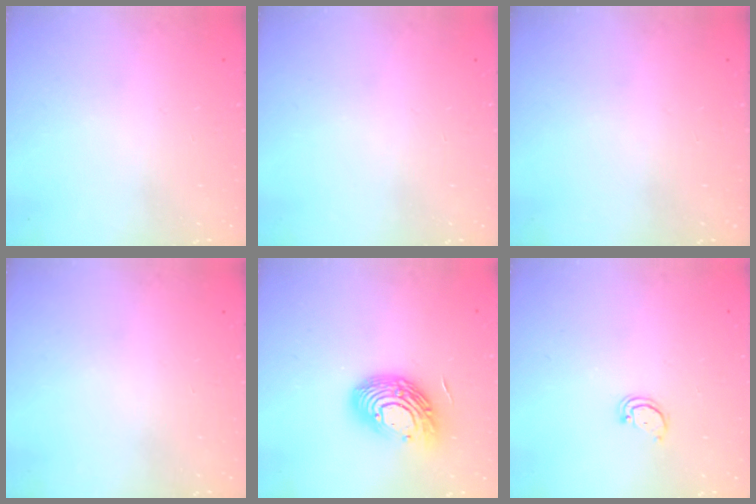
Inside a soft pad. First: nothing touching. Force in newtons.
{"total": 0.0}
{"total": 0.0}
{"total": 0.0}
{"total": 14.5, "press": 14.5, "slide": 1.0}
{"total": 2.1, "press": 2.1, "slide": 0.2}